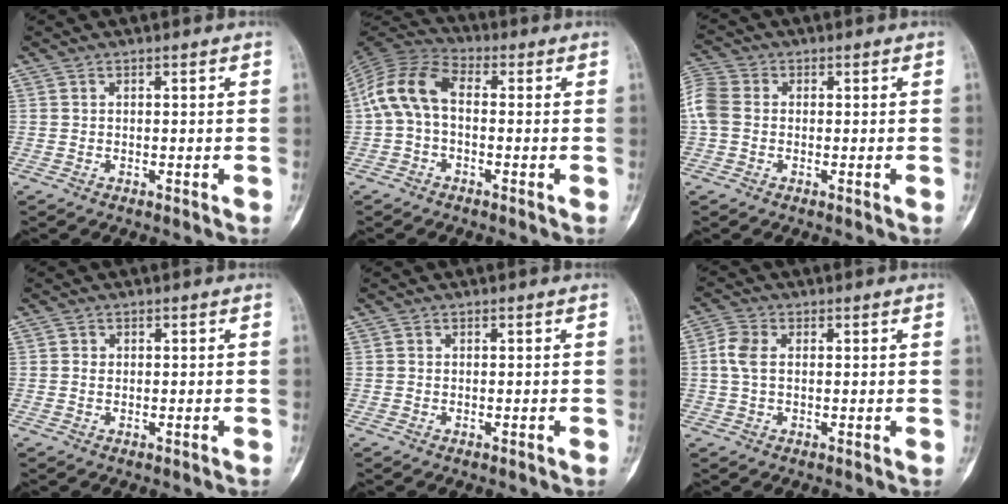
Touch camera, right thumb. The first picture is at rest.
{"total": 10.3, "force": [0.0, 6.2, 8.2], "torque": [-0.164, 0.031, -0.014]}
{"total": 6.6, "force": [-0.2, 5.1, 4.2], "torque": [-0.101, 0.015, -0.014]}
{"total": 1.0, "force": [0.0, 0.9, 0.5], "torque": [-0.009, 0.002, 0.000]}
{"total": 0.0}
{"total": 4.4, "force": [0.4, 2.9, 3.3], "torque": [-0.081, 0.010, 0.001]}